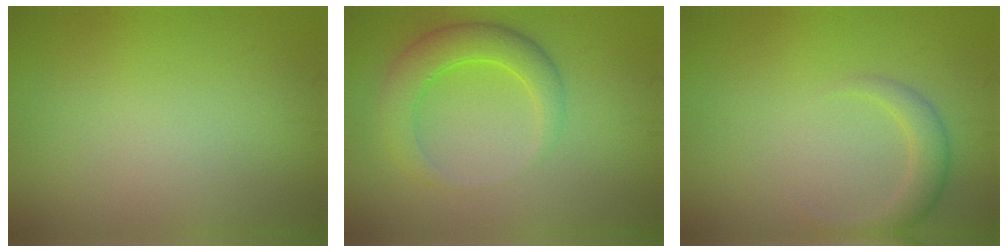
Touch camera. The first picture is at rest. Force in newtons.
{"total": 4.4, "press": 4.3, "slide": 0.3}
{"total": 2.4, "press": 2.4, "slide": 0.2}